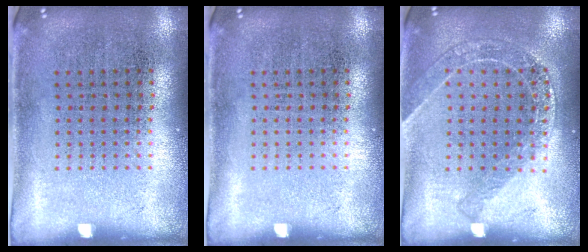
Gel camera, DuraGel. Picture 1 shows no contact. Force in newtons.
{"total": 0.0}
{"total": 1.4, "press": 1.4, "slide": 0.3}